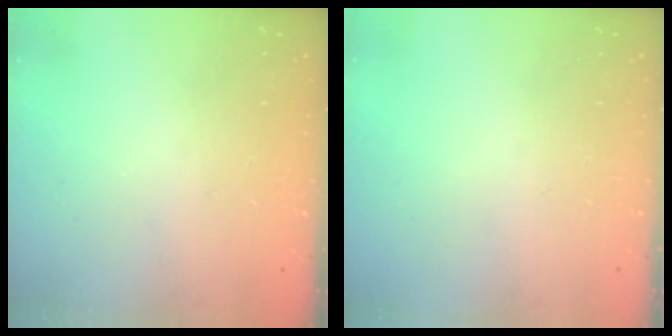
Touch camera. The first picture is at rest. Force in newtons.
{"total": 0.0}